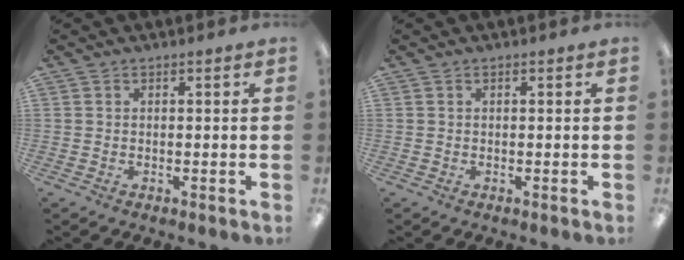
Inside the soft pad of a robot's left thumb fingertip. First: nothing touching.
{"total": 0.0}